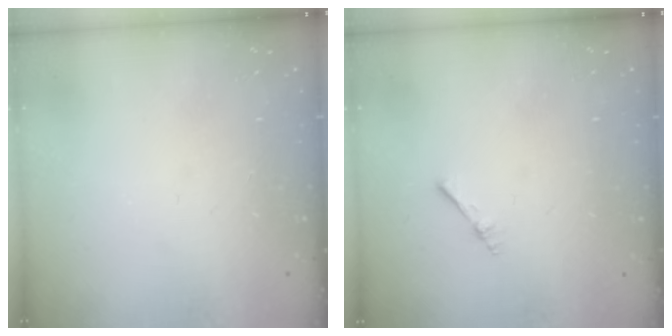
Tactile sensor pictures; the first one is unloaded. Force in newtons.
{"total": 2.2, "press": 2.1, "slide": 0.3}